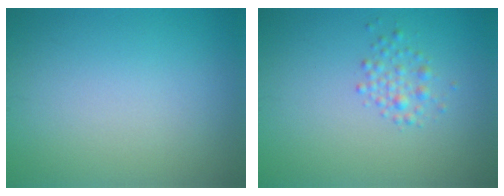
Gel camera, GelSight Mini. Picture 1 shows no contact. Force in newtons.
{"total": 1.7, "press": 1.7, "slide": 0.0}